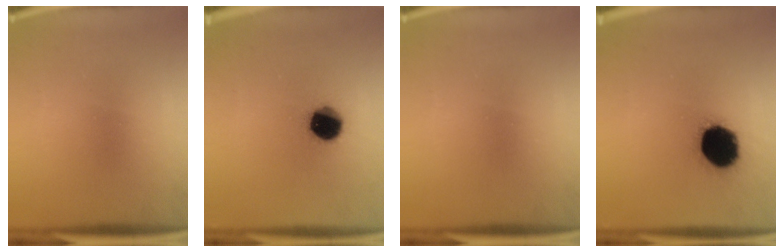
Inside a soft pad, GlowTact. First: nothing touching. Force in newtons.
{"total": 11.6}
{"total": 0.0}
{"total": 18.4}